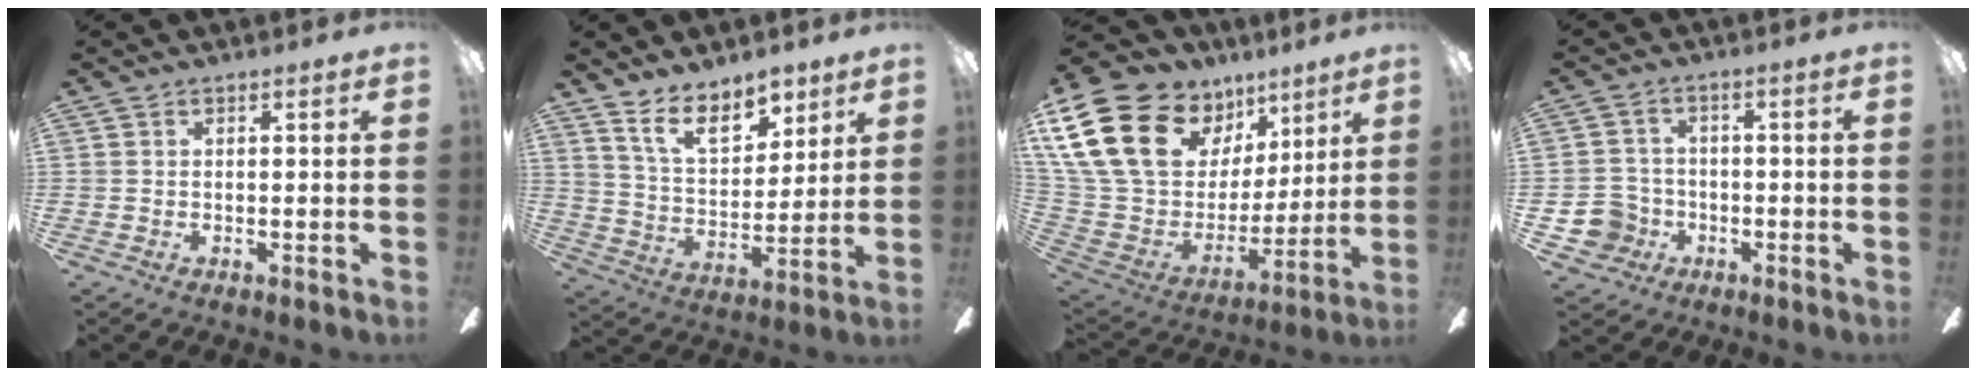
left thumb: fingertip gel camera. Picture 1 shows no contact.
{"total": 13.3, "force": [9.6, 6.2, 6.8], "torque": [-0.120, -0.048, 0.176]}
{"total": 26.3, "force": [12.7, 18.0, 14.4], "torque": [-0.304, -0.052, 0.261]}
{"total": 7.1, "force": [-2.5, 6.5, 1.5], "torque": [-0.058, 0.025, -0.044]}